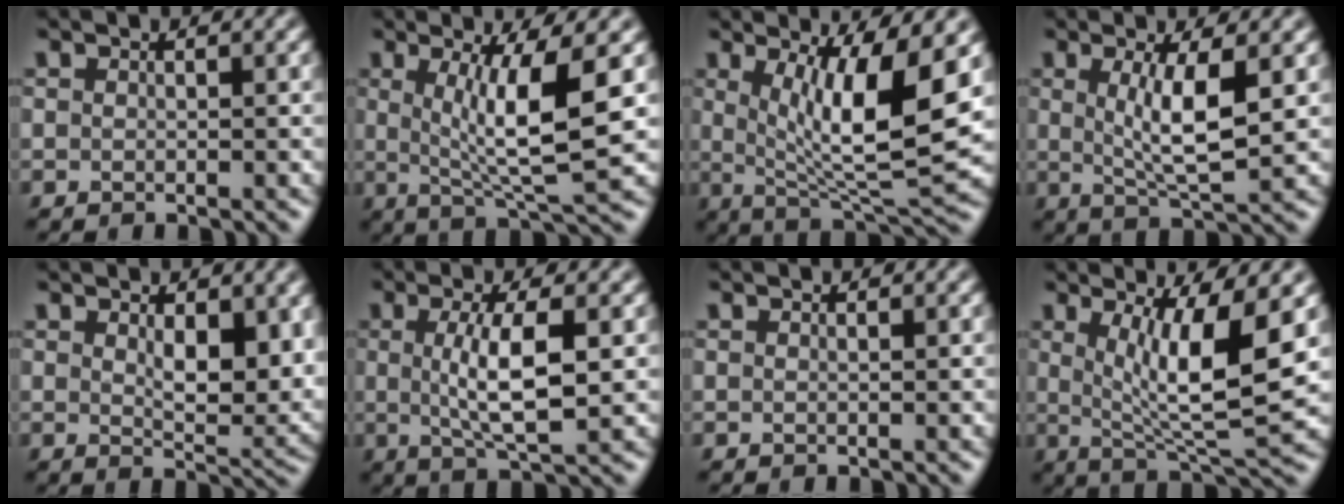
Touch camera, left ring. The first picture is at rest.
{"total": 7.4, "force": [1.0, 1.5, 7.2], "torque": [-0.117, -0.009, 0.023]}
{"total": 9.6, "force": [1.7, 2.4, 9.1], "torque": [-0.148, -0.016, 0.036]}
{"total": 5.3, "force": [0.8, 1.3, 5.1], "torque": [-0.093, -0.009, 0.021]}
{"total": 5.1, "force": [1.3, 2.4, 4.3], "torque": [-0.068, -0.012, 0.031]}
{"total": 5.5, "force": [0.3, 1.4, 5.3], "torque": [-0.103, -0.002, 0.009]}
{"total": 0.0}
{"total": 8.3, "force": [1.3, 2.0, 8.0], "torque": [-0.133, -0.014, 0.031]}